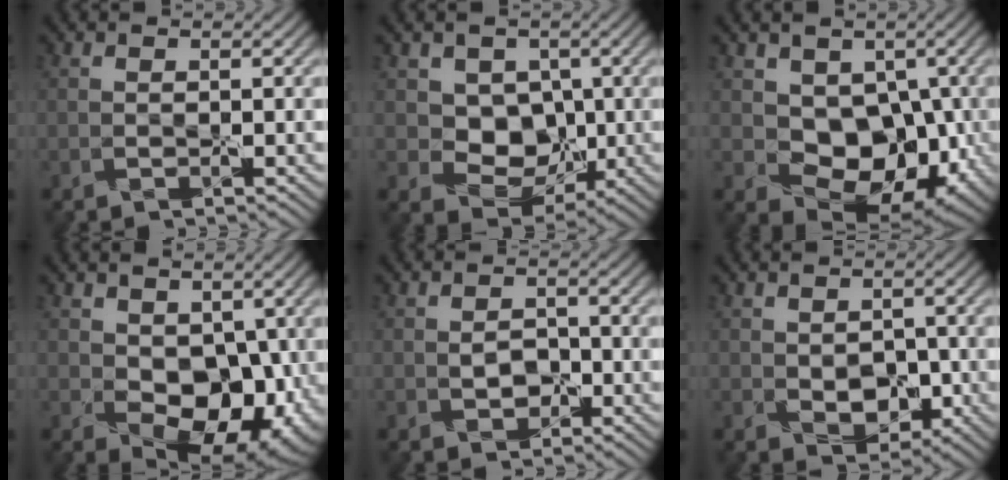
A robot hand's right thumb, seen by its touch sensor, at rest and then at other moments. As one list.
[{"total": 4.6, "force": [1.2, 4.2, 1.5], "torque": [-0.031, -0.003, 0.004]}, {"total": 8.2, "force": [0.3, 6.5, 5.0], "torque": [-0.051, -0.014, 0.003]}, {"total": 9.9, "force": [-0.3, 6.9, 7.1], "torque": [-0.084, -0.030, 0.010]}, {"total": 0.8, "force": [-0.4, 0.7, 0.0], "torque": [0.005, 0.008, -0.011]}, {"total": 2.6, "force": [-0.6, 2.1, 1.5], "torque": [-0.016, -0.005, -0.008]}]